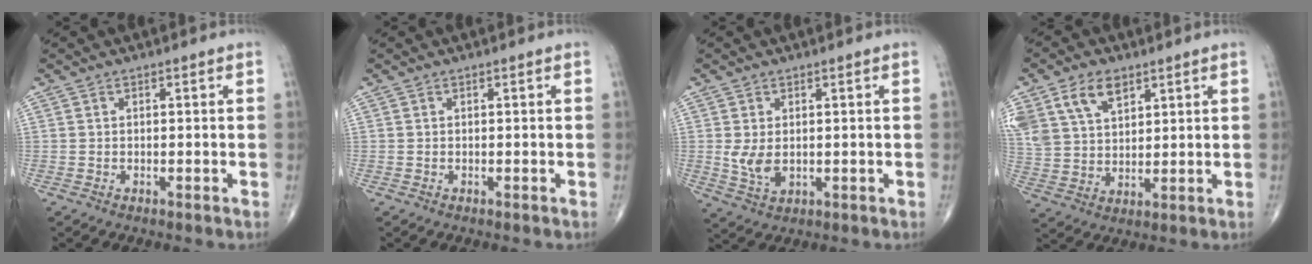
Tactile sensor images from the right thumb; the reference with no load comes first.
{"total": 0.0}
{"total": 4.6, "force": [0.3, 2.8, 3.6], "torque": [-0.068, -0.009, 0.014]}
{"total": 12.4, "force": [6.6, 7.8, 7.1], "torque": [-0.137, -0.012, 0.133]}